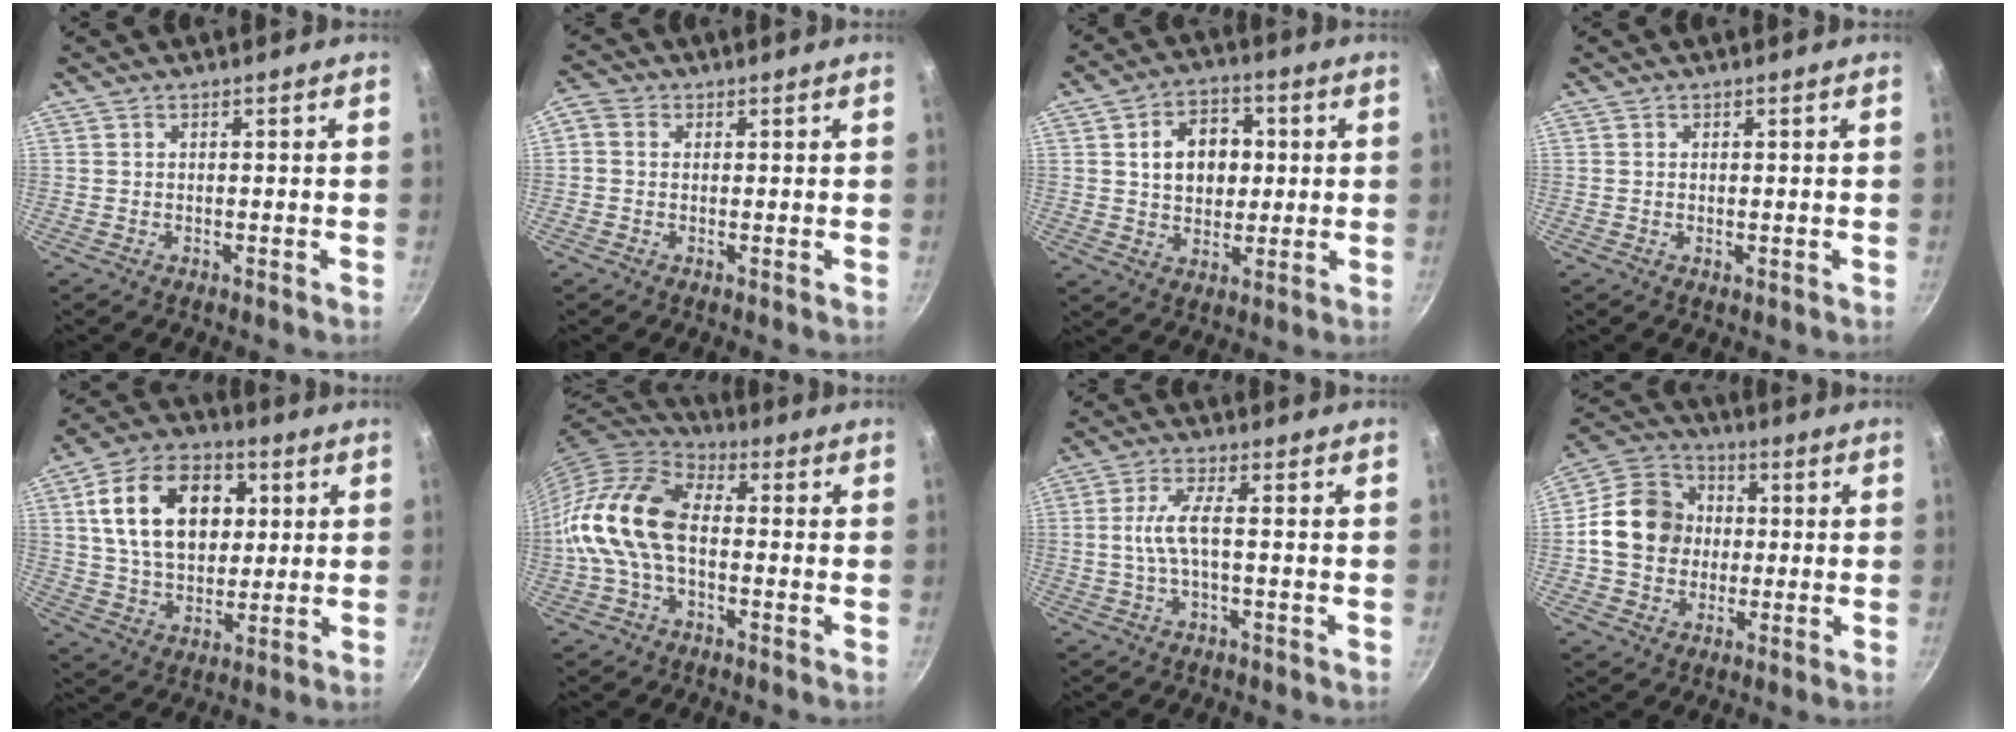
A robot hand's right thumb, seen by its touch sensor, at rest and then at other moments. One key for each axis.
{"total": 3.0, "fx": 0.1, "fy": 2.5, "fz": 1.7, "tx": -0.044, "ty": 0.014, "tz": -0.012}
{"total": 10.8, "fx": 1.8, "fy": 8.1, "fz": 7.0, "tx": -0.076, "ty": 0.007, "tz": 0.025}
{"total": 0.6, "fx": -0.1, "fy": 0.2, "fz": 0.6, "tx": -0.010, "ty": -0.001, "tz": -0.002}
{"total": 19.2, "fx": 4.6, "fy": 13.1, "fz": 13.3, "tx": -0.198, "ty": 0.006, "tz": 0.072}
{"total": 14.2, "fx": -1.7, "fy": 8.8, "fz": 11.1, "tx": -0.207, "ty": 0.038, "tz": -0.050}
{"total": 5.5, "fx": -0.7, "fy": 1.4, "fz": 5.3, "tx": -0.123, "ty": 0.016, "tz": -0.017}
{"total": 14.1, "fx": -0.1, "fy": 12.1, "fz": 7.3, "tx": -0.097, "ty": 0.026, "tz": -0.019}